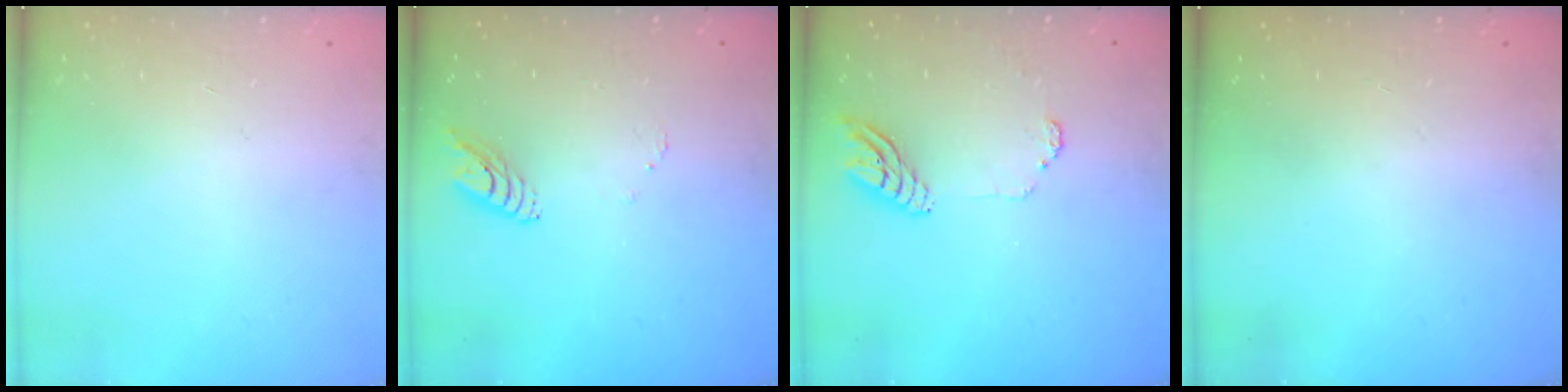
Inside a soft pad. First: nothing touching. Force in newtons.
{"total": 6.5, "press": 6.4, "slide": 0.5}
{"total": 9.4, "press": 9.3, "slide": 0.9}
{"total": 0.0}